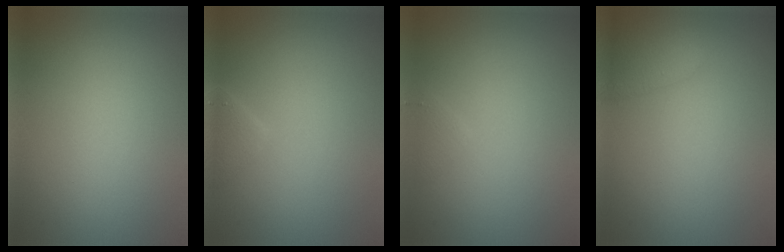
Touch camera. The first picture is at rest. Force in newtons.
{"total": 1.3, "press": 1.3, "slide": 0.1}
{"total": 0.7, "press": 0.7, "slide": 0.0}
{"total": 2.3, "press": 2.2, "slide": 0.2}